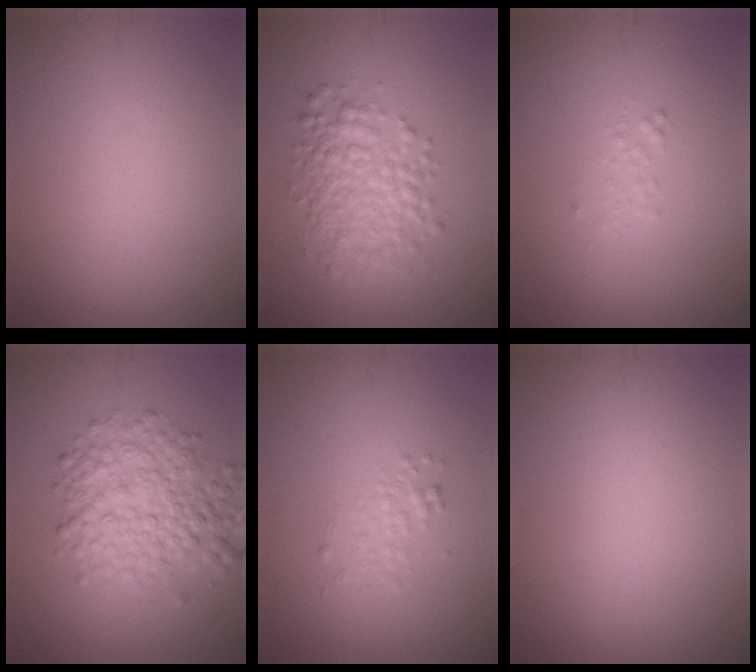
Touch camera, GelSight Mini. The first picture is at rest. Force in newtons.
{"total": 4.7, "press": 4.7, "slide": 0.1}
{"total": 0.7, "press": 0.7, "slide": 0.1}
{"total": 5.7, "press": 5.7, "slide": 0.1}
{"total": 1.4, "press": 1.4, "slide": 0.1}
{"total": 0.0}